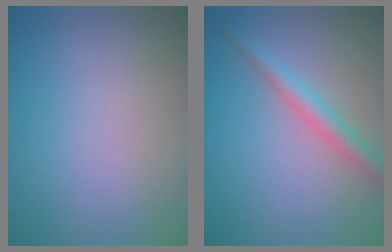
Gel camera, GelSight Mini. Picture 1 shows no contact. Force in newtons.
{"total": 2.8, "press": 2.8, "slide": 0.0}